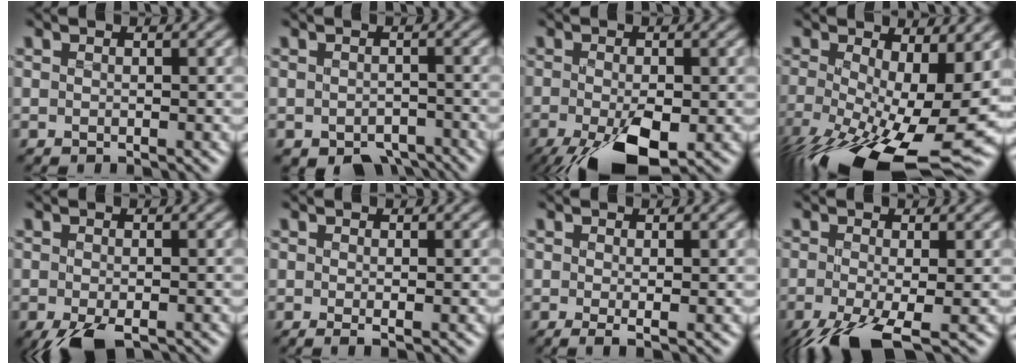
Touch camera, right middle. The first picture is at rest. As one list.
[{"total": 3.8, "force": [-2.7, 2.1, 1.5], "torque": [-0.022, -0.018, -0.038]}, {"total": 8.6, "force": [-4.1, 3.4, 6.7], "torque": [-0.131, -0.027, -0.064]}, {"total": 15.7, "force": [-5.3, 6.3, 13.4], "torque": [-0.235, -0.044, -0.074]}, {"total": 4.1, "force": [-2.6, 1.7, 2.7], "torque": [-0.051, -0.011, -0.041]}, {"total": 0.8, "force": [-0.2, 0.1, 0.7], "torque": [-0.012, -0.004, -0.005]}, {"total": 1.2, "force": [-0.3, 0.2, 1.2], "torque": [-0.020, -0.005, -0.006]}, {"total": 6.5, "force": [-3.5, 1.8, 5.2], "torque": [-0.112, -0.020, -0.063]}]